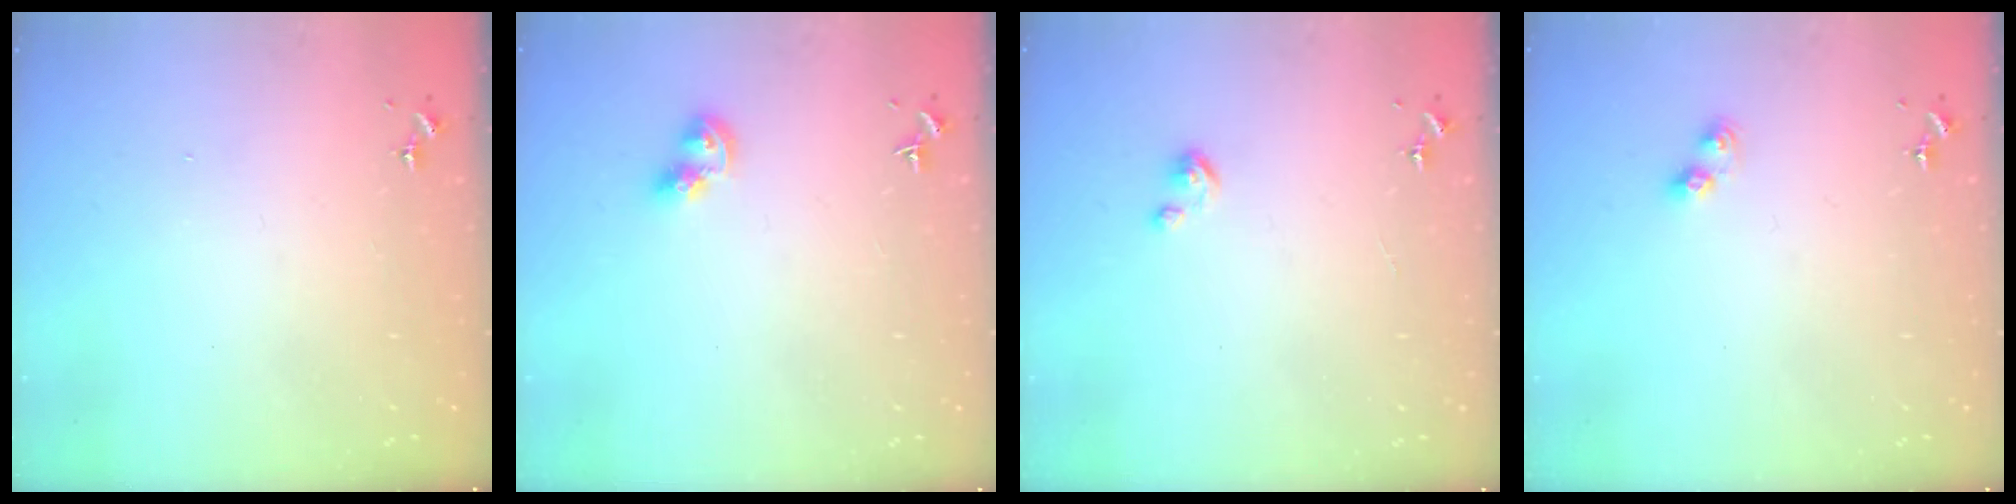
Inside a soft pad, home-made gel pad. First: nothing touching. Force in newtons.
{"total": 7.8, "press": 7.7, "slide": 0.8}
{"total": 3.1, "press": 3.1, "slide": 0.3}
{"total": 4.9, "press": 4.9, "slide": 0.6}